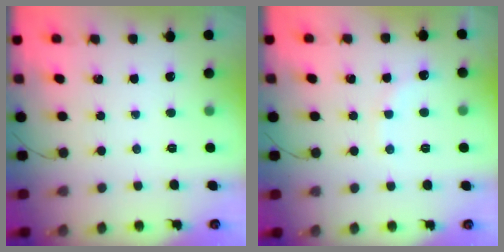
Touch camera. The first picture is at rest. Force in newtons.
{"total": 5.8, "press": 5.6, "slide": 1.3}